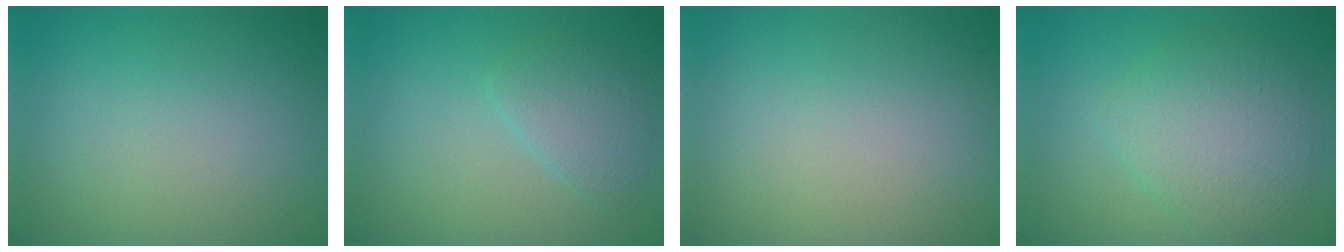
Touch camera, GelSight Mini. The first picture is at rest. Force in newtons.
{"total": 2.2, "press": 2.1, "slide": 0.1}
{"total": 0.0}
{"total": 4.6, "press": 4.6, "slide": 0.1}